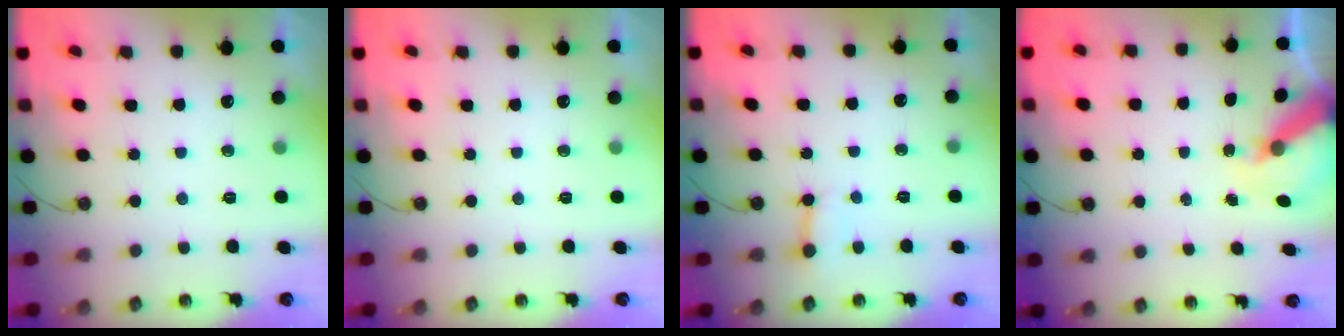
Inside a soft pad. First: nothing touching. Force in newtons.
{"total": 0.0}
{"total": 3.0, "press": 3.0, "slide": 0.2}
{"total": 6.9, "press": 6.8, "slide": 0.7}